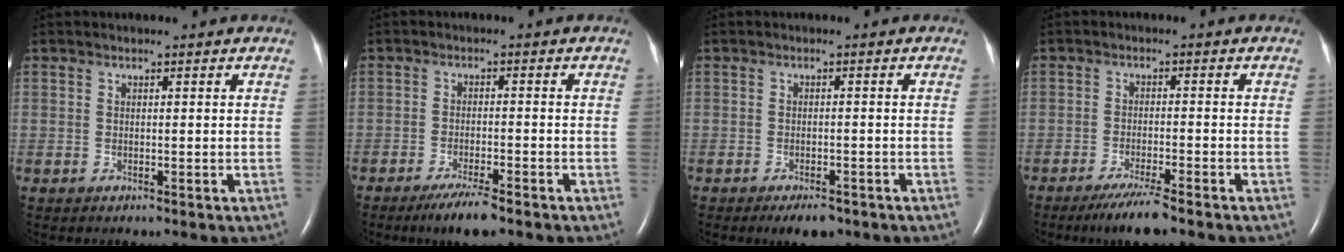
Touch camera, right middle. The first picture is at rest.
{"total": 5.0, "force": [-3.6, 0.5, 3.4], "torque": [-0.066, -0.011, -0.062]}
{"total": 3.4, "force": [-2.5, 1.2, 2.0], "torque": [-0.029, -0.003, -0.031]}
{"total": 5.3, "force": [-4.1, 0.0, 3.3], "torque": [-0.064, -0.015, -0.073]}